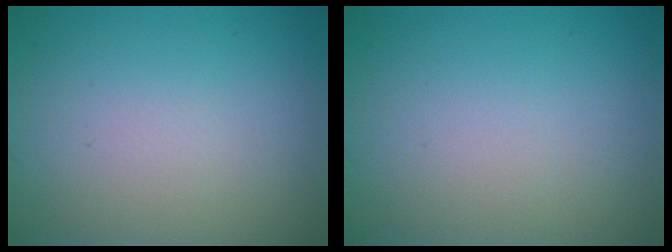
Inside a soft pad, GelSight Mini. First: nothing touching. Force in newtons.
{"total": 0.0}